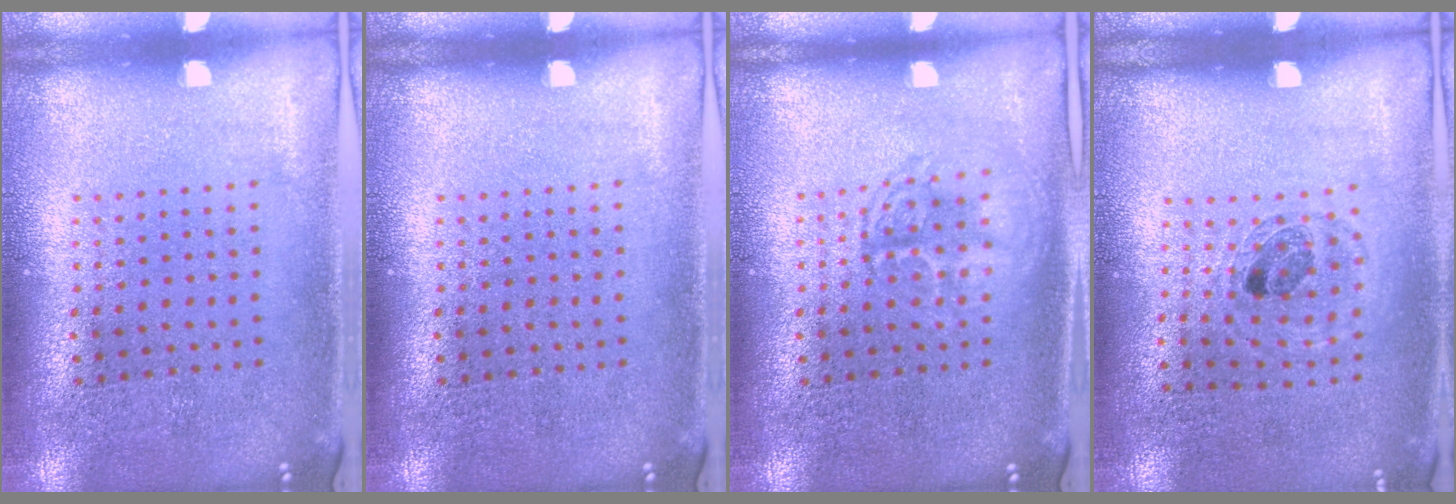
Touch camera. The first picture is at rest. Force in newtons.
{"total": 0.0}
{"total": 1.1, "press": 1.1, "slide": 0.2}
{"total": 0.8, "press": 0.8, "slide": 0.2}